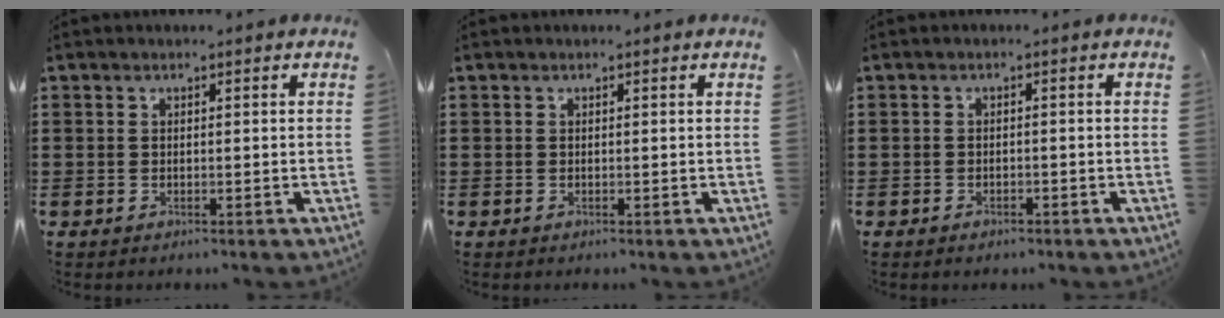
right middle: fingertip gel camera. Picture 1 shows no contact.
{"total": 0.0}
{"total": 1.0, "force": [-0.9, 0.5, 0.2], "torque": [-0.007, -0.001, -0.019]}